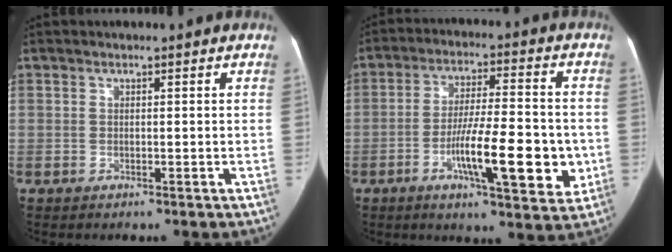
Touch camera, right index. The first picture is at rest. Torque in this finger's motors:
{"motor_torque": [1.44, -0.69, 0.33, 0.10]}